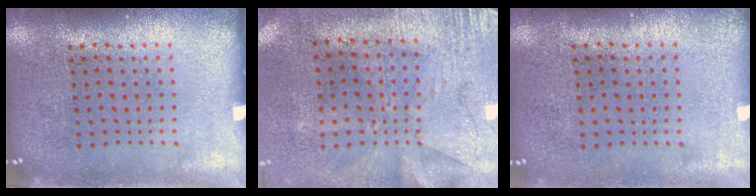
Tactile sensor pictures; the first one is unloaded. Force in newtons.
{"total": 2.8, "press": 2.3, "slide": 1.7}
{"total": 0.0}